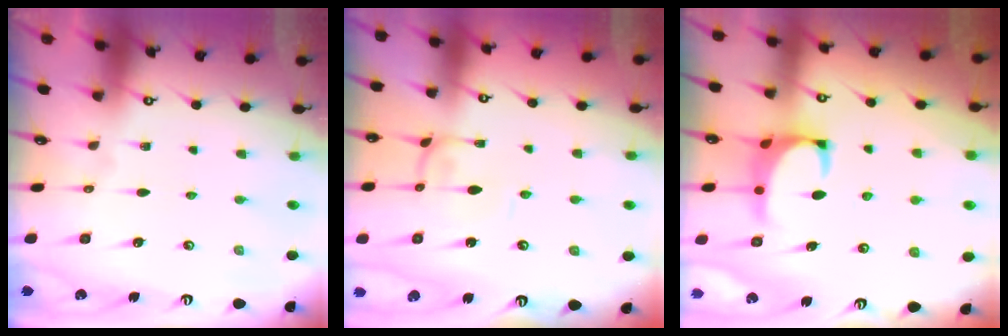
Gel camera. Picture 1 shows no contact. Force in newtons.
{"total": 1.8, "press": 1.8, "slide": 0.2}
{"total": 1.7, "press": 1.5, "slide": 0.7}